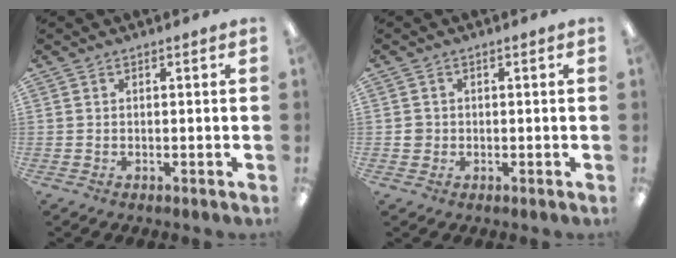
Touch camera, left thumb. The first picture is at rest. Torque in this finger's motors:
{"motor_torque": [-0.17, 0.16, 0.03, -0.02, 0.00]}